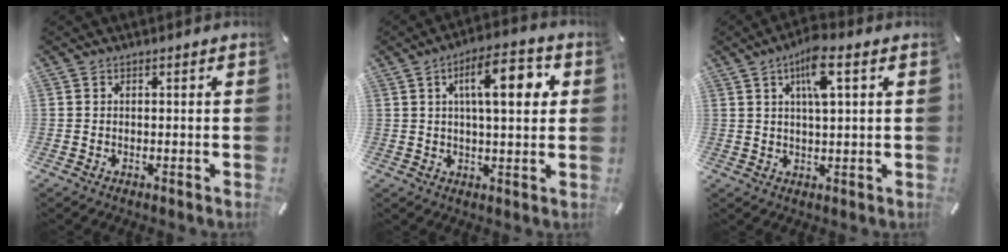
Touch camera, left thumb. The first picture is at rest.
{"total": 12.3, "force": [3.9, 4.2, 10.9], "torque": [-0.173, -0.002, 0.056]}
{"total": 7.6, "force": [3.2, 1.8, 6.6], "torque": [-0.119, 0.001, 0.050]}